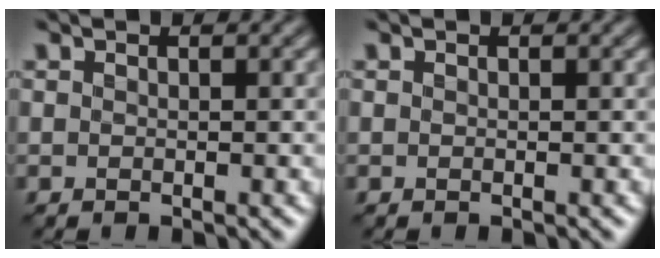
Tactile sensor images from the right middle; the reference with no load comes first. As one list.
[{"total": 0.0}]